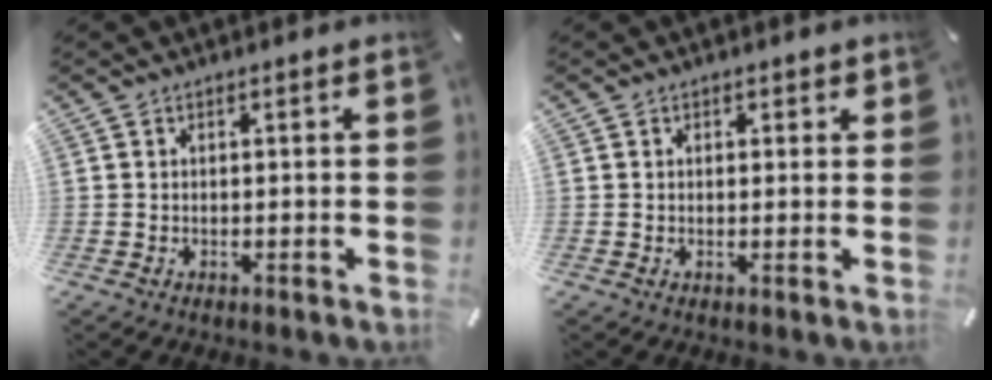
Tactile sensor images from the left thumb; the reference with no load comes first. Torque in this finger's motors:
{"motor_torque": [-0.30, -0.62, 0.01, 0.14, 0.00]}